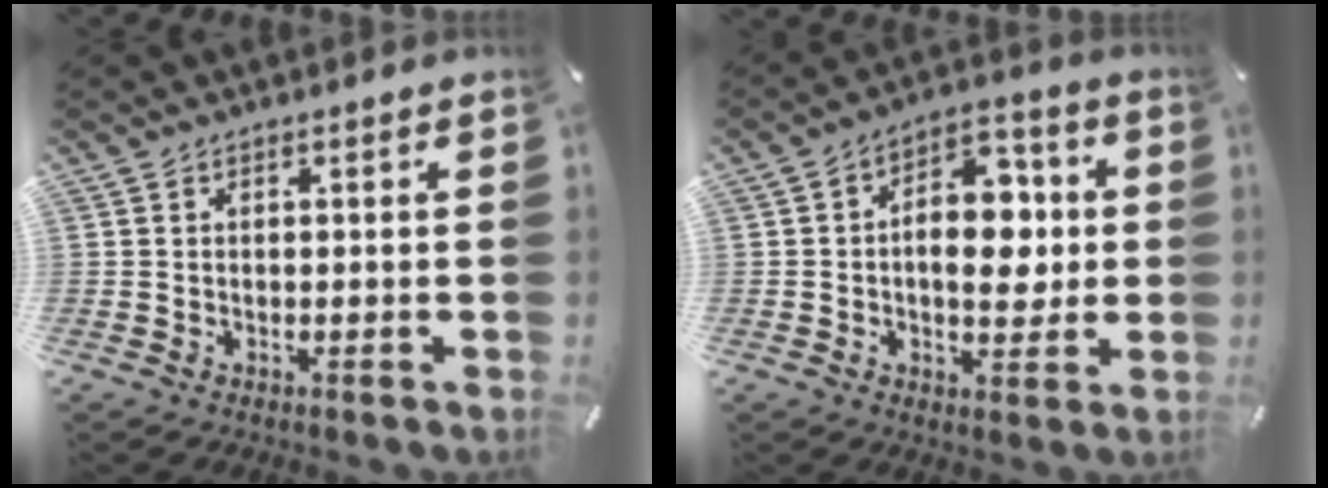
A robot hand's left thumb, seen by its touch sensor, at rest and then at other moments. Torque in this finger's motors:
{"motor_torque": [0.30, 0.87, 0.54, -0.30, 0.13]}